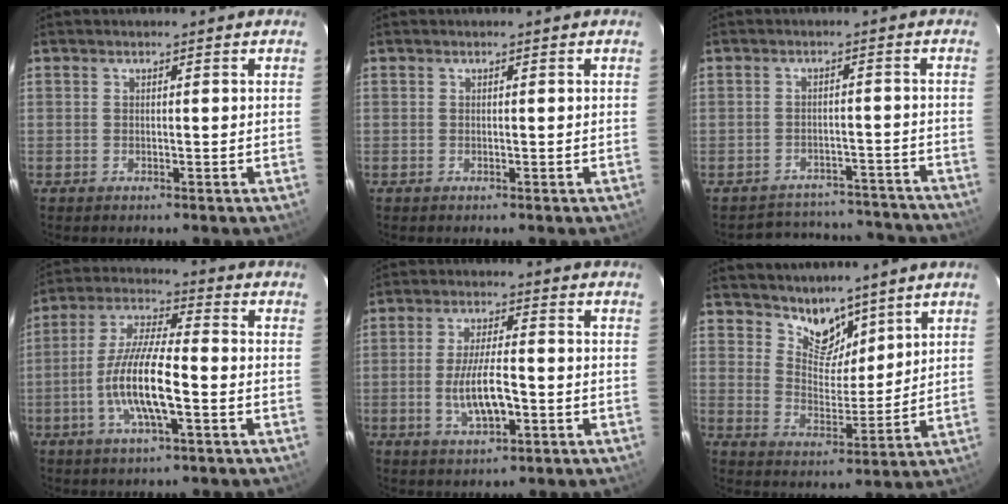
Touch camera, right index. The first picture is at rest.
{"total": 0.0}
{"total": 15.7, "force": [-14.3, 6.0, 2.8], "torque": [-0.061, 0.049, -0.163]}
{"total": 12.3, "force": [-3.7, 2.5, 11.5], "torque": [-0.236, -0.002, -0.072]}
{"total": 8.4, "force": [-2.2, 2.6, 7.7], "torque": [-0.151, -0.005, -0.036]}
{"total": 7.7, "force": [6.2, 3.9, 2.5], "torque": [-0.030, -0.006, 0.113]}